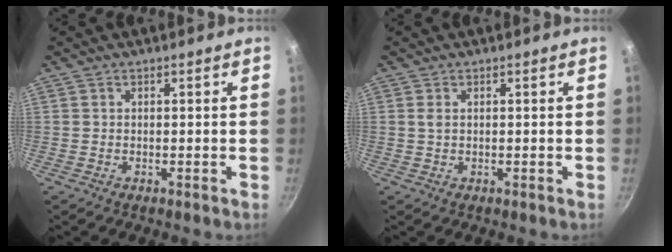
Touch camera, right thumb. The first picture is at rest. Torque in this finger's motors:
{"motor_torque": [-0.29, 0.52, 0.36, 0.21, 0.00]}